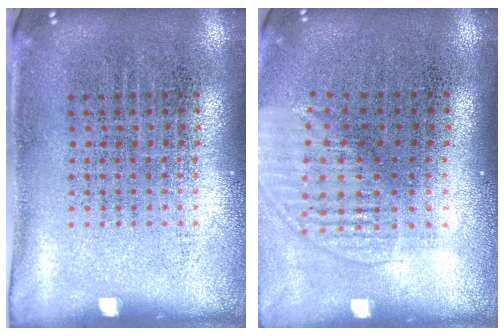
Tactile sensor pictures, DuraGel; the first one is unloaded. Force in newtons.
{"total": 1.4, "press": 1.2, "slide": 0.6}